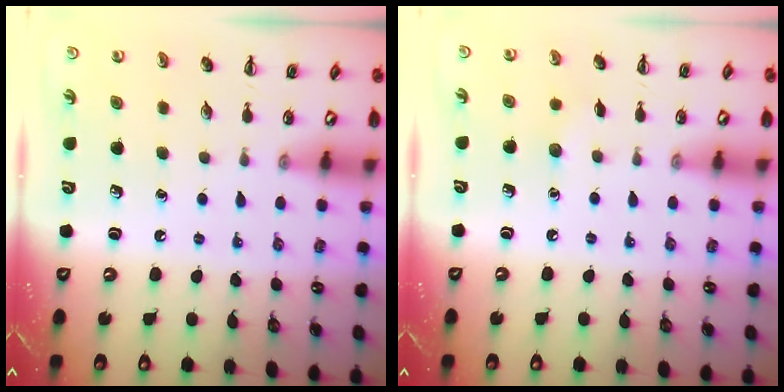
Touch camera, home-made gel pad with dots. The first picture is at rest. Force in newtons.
{"total": 4.4, "press": 4.2, "slide": 1.2}